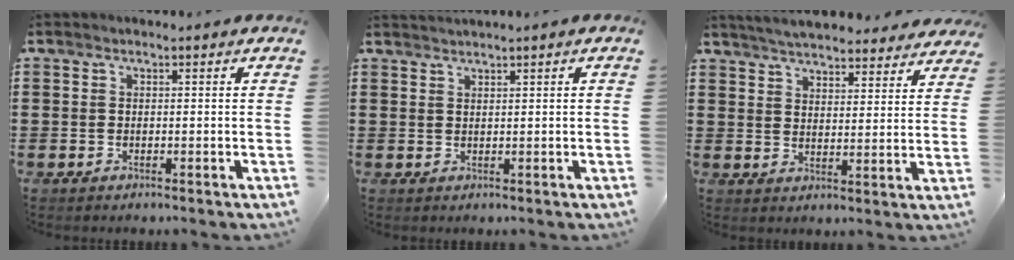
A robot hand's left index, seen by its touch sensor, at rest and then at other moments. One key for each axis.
{"total": 1.0, "fx": 0.9, "fy": -0.2, "fz": 0.2, "tx": -0.004, "ty": -0.001, "tz": 0.019}
{"total": 5.2, "fx": 5.1, "fy": 0.1, "fz": 0.8, "tx": -0.038, "ty": -0.024, "tz": 0.092}